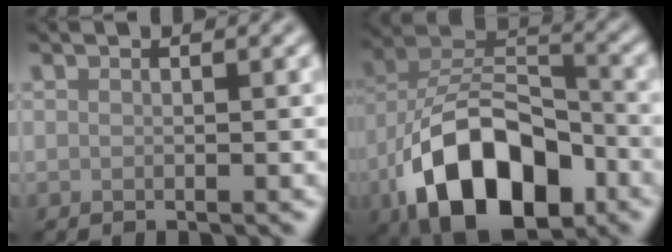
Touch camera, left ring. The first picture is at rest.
{"total": 12.5, "force": [-6.3, 6.6, 8.6], "torque": [-0.156, 0.004, -0.115]}